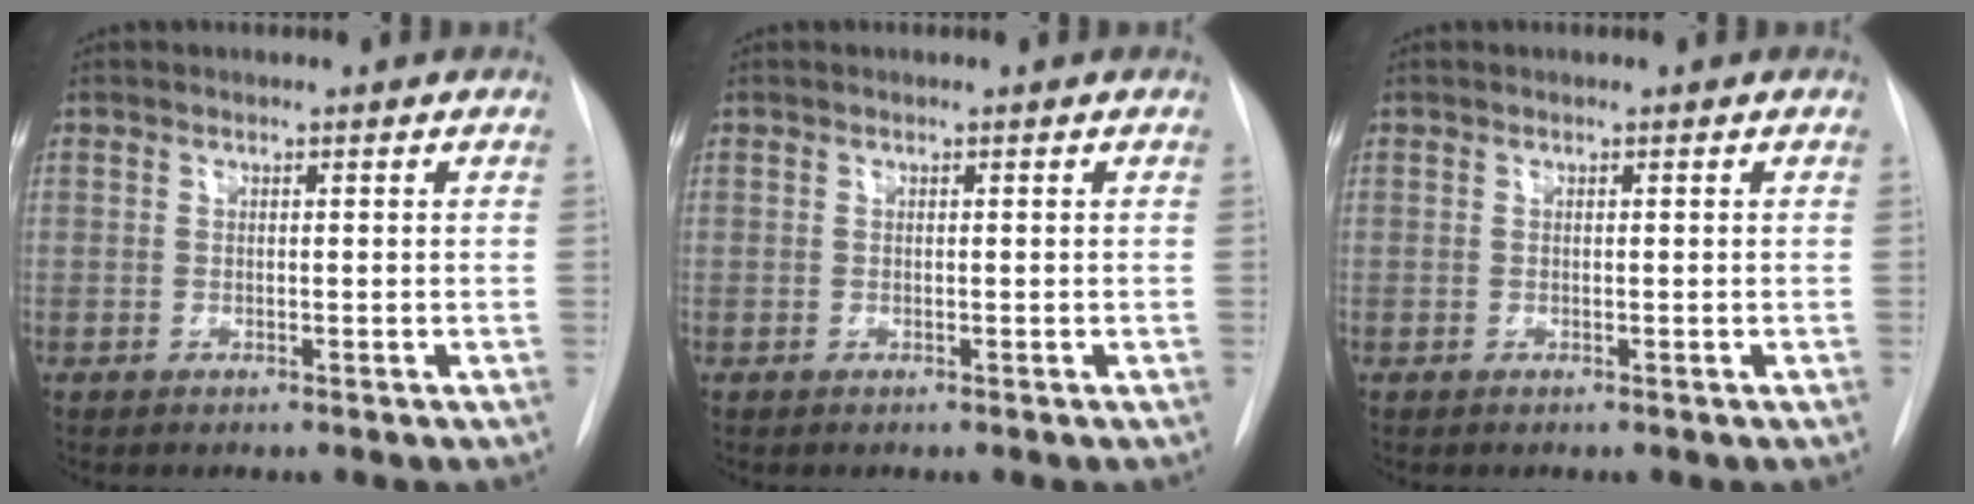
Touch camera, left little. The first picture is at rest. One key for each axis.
{"total": 0.0}
{"total": 0.0}